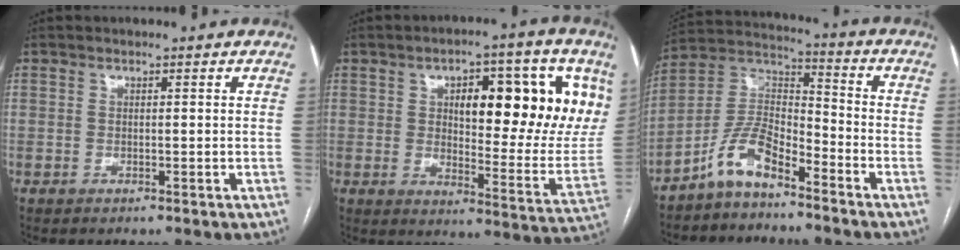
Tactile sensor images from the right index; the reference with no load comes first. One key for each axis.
{"total": 20.4, "fx": 6.7, "fy": 6.4, "fz": 18.2, "tx": -0.233, "ty": 0.014, "tz": 0.097}
{"total": 8.7, "fx": -6.3, "fy": 3.1, "fz": 5.2, "tx": -0.113, "ty": 0.025, "tz": -0.126}